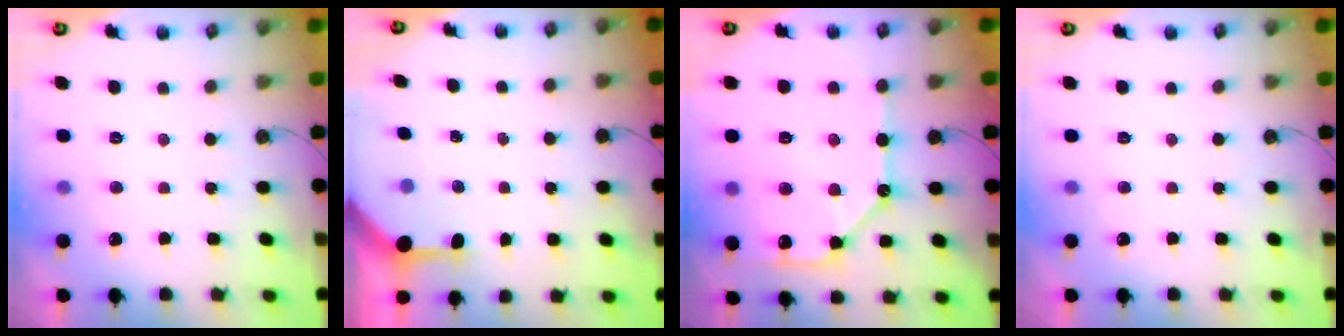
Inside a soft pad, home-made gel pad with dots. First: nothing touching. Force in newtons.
{"total": 3.6, "press": 3.6, "slide": 0.3}
{"total": 15.7, "press": 15.6, "slide": 1.7}
{"total": 0.0}